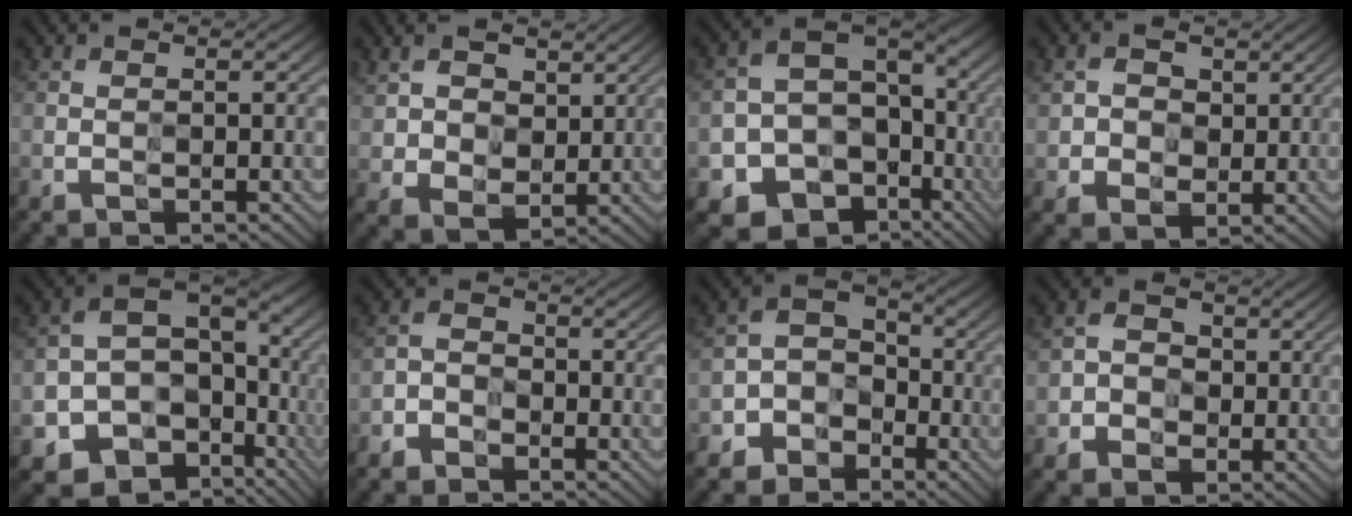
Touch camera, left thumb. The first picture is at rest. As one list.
[{"total": 7.1, "force": [3.5, 4.8, 3.9], "torque": [-0.115, 0.000, 0.069]}, {"total": 13.8, "force": [-5.2, 10.9, 6.6], "torque": [-0.111, -0.033, -0.077]}, {"total": 4.3, "force": [1.1, 3.7, 1.8], "torque": [-0.053, -0.008, 0.019]}, {"total": 12.8, "force": [-5.5, 9.4, 6.7], "torque": [-0.114, -0.047, -0.080]}, {"total": 2.6, "force": [-1.8, 1.8, 0.5], "torque": [-0.002, 0.000, -0.049]}, {"total": 5.8, "force": [-3.3, 4.6, 1.6], "torque": [-0.025, 0.000, -0.074]}, {"total": 3.4, "force": [-0.6, 3.2, 1.0], "torque": [-0.012, -0.005, -0.024]}]